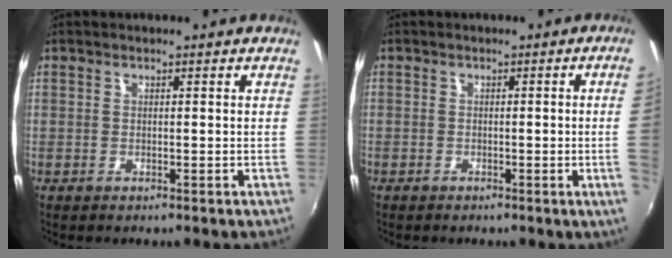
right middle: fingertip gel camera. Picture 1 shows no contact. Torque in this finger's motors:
{"motor_torque": [0.14, -0.31, -1.05, -0.21]}